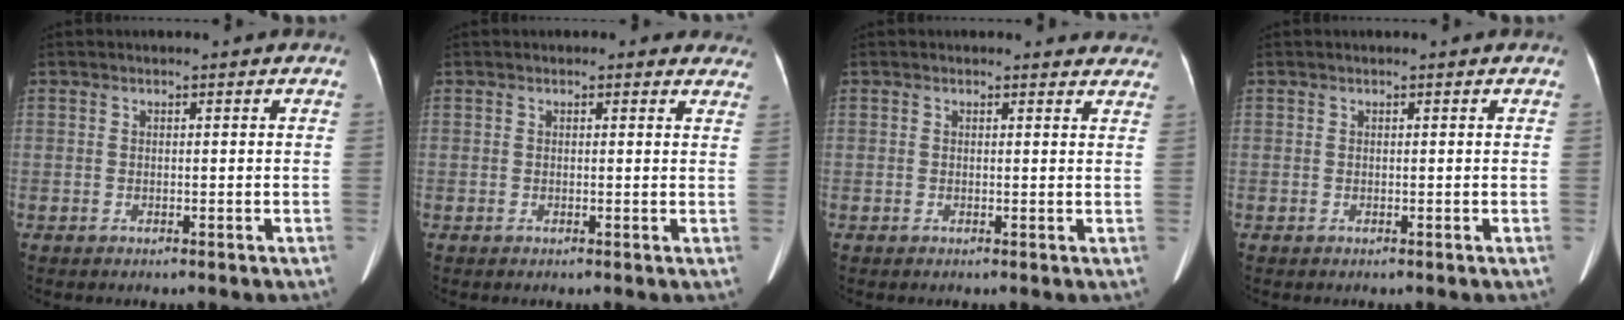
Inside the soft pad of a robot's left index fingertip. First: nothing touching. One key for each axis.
{"total": 3.2, "fx": 2.8, "fy": 1.5, "fz": 0.5, "tx": 0.013, "ty": -0.006, "tz": 0.008}
{"total": 4.3, "fx": 4.0, "fy": 1.5, "fz": 0.2, "tx": 0.013, "ty": -0.011, "tz": 0.019}
{"total": 0.0}